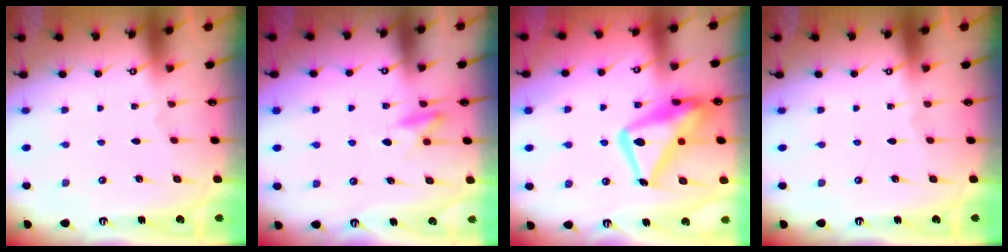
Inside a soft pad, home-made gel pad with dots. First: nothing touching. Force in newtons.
{"total": 9.1, "press": 9.0, "slide": 1.4}
{"total": 18.8, "press": 18.7, "slide": 1.9}
{"total": 0.0}